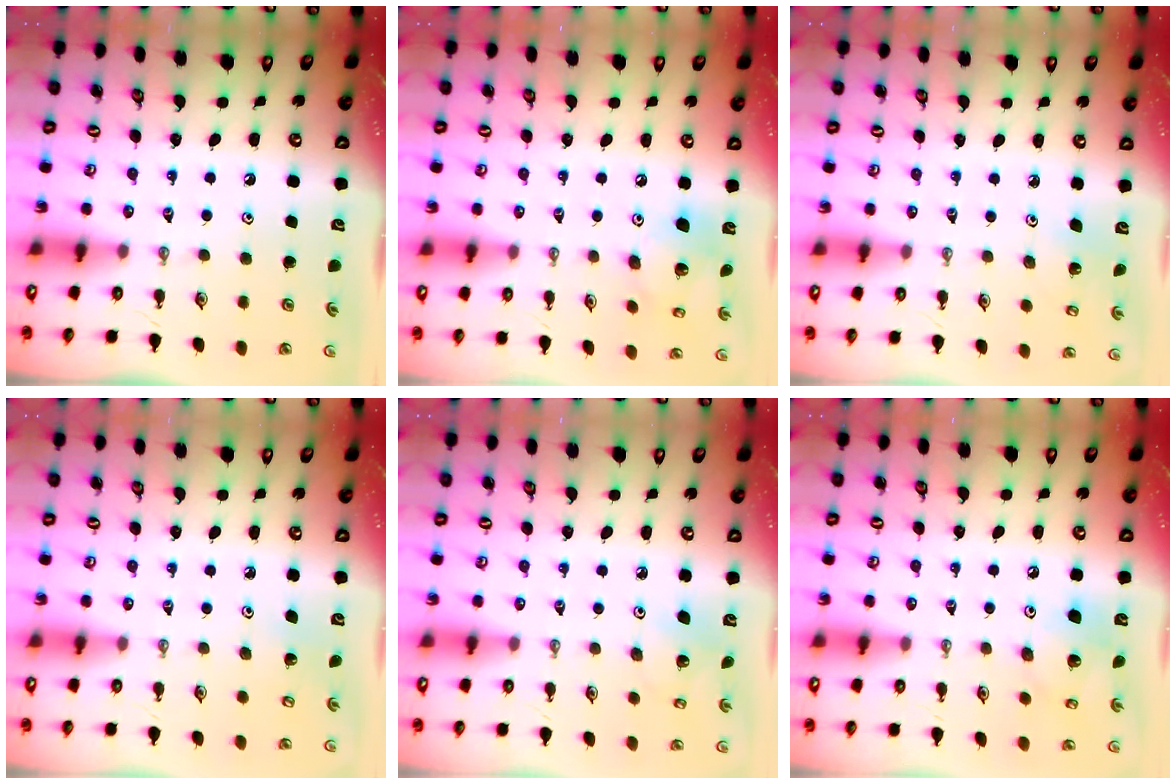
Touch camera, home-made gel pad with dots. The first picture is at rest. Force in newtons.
{"total": 11.9, "press": 11.8, "slide": 1.1}
{"total": 1.9, "press": 1.9, "slide": 0.1}
{"total": 2.5, "press": 2.5, "slide": 0.2}
{"total": 3.4, "press": 3.4, "slide": 0.2}
{"total": 10.7, "press": 10.6, "slide": 2.0}